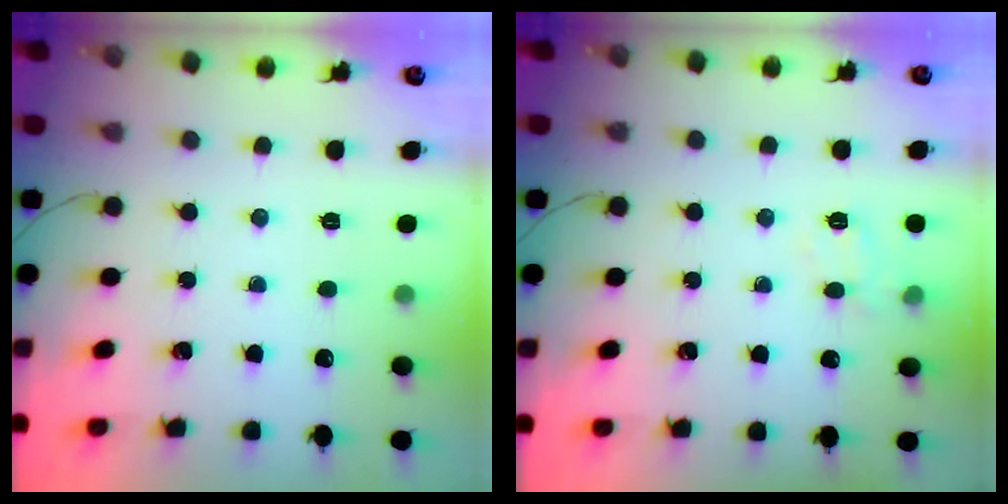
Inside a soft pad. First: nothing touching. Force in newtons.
{"total": 8.2, "press": 8.1, "slide": 1.1}